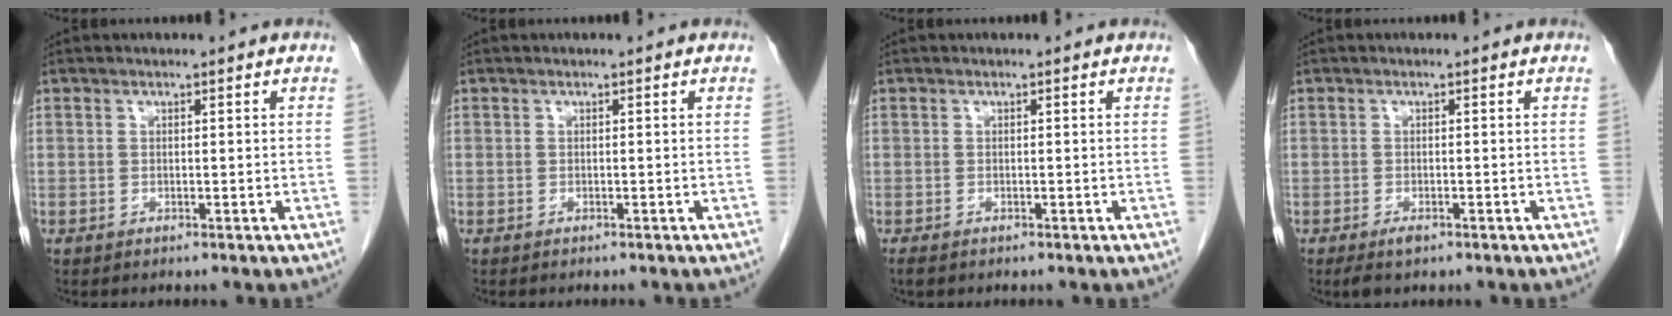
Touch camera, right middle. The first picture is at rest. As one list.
[{"total": 1.1, "force": [-1.0, 0.2, 0.5], "torque": [-0.008, -0.001, -0.011]}, {"total": 1.8, "force": [-1.5, 0.6, 0.9], "torque": [-0.021, -0.006, -0.020]}, {"total": 2.0, "force": [-1.3, 0.7, 1.4], "torque": [-0.030, -0.004, -0.019]}]